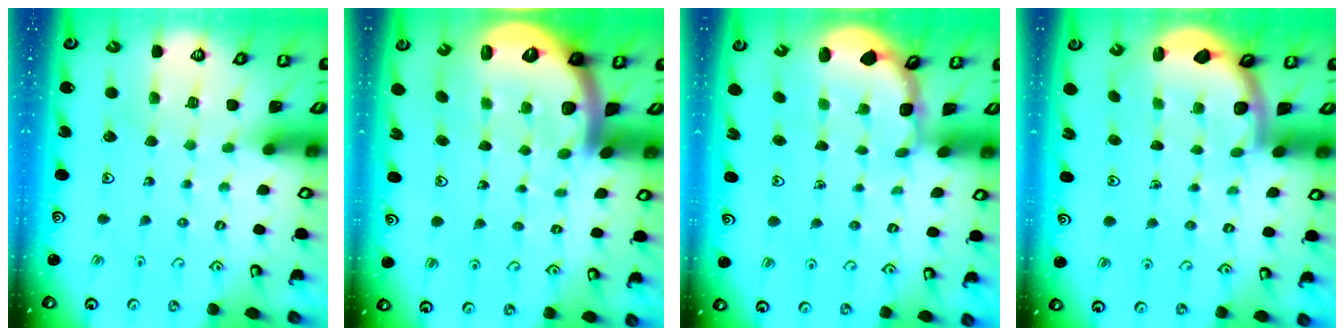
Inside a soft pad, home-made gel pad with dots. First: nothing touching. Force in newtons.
{"total": 5.1, "press": 5.1, "slide": 0.9}
{"total": 2.7, "press": 2.1, "slide": 1.7}
{"total": 2.6, "press": 2.5, "slide": 0.7}